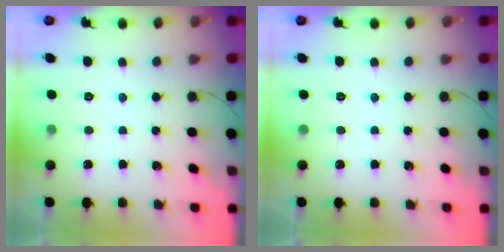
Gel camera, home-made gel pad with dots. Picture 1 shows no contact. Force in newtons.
{"total": 0.0}